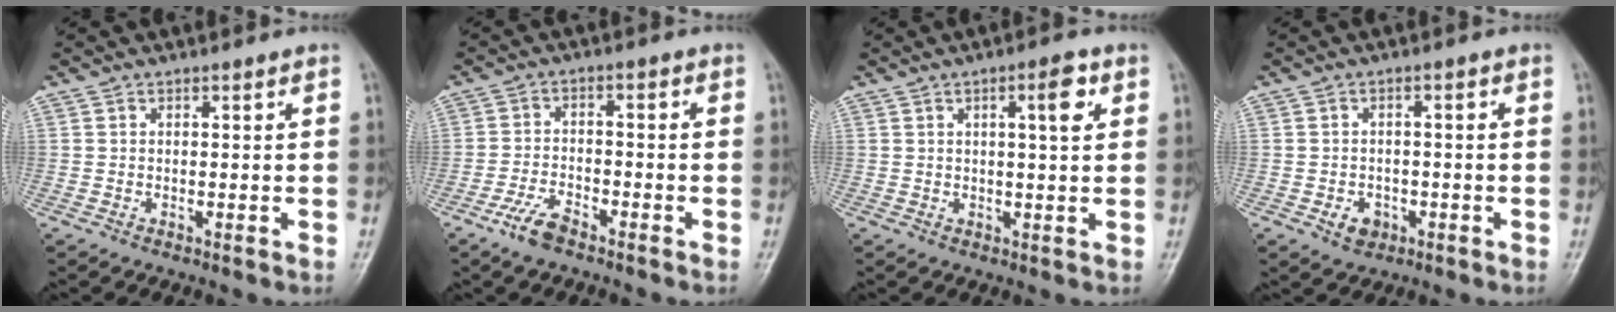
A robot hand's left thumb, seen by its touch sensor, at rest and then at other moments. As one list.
[{"total": 5.0, "force": [-3.6, 1.9, 2.9], "torque": [-0.064, 0.018, -0.072]}, {"total": 4.7, "force": [1.8, 1.2, 4.2], "torque": [-0.061, -0.001, 0.027]}, {"total": 3.7, "force": [-1.5, 2.9, 1.7], "torque": [-0.014, 0.010, -0.020]}]